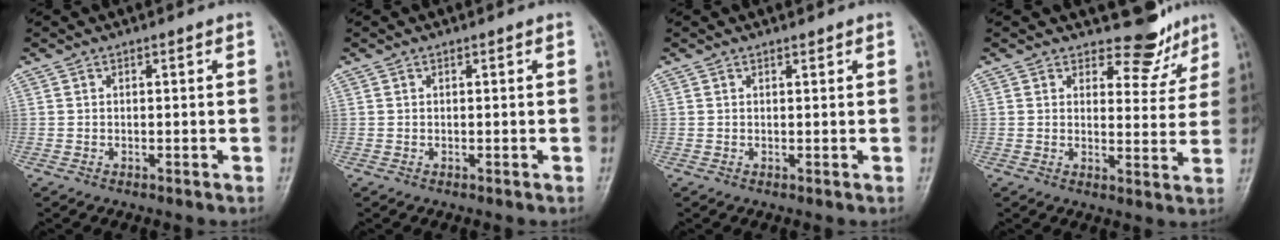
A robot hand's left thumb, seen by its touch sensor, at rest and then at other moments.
{"total": 0.0}
{"total": 0.5, "force": [0.5, 0.2, 0.1], "torque": [-0.004, -0.005, 0.007]}
{"total": 6.9, "force": [6.0, 3.3, 1.0], "torque": [0.016, -0.053, 0.076]}